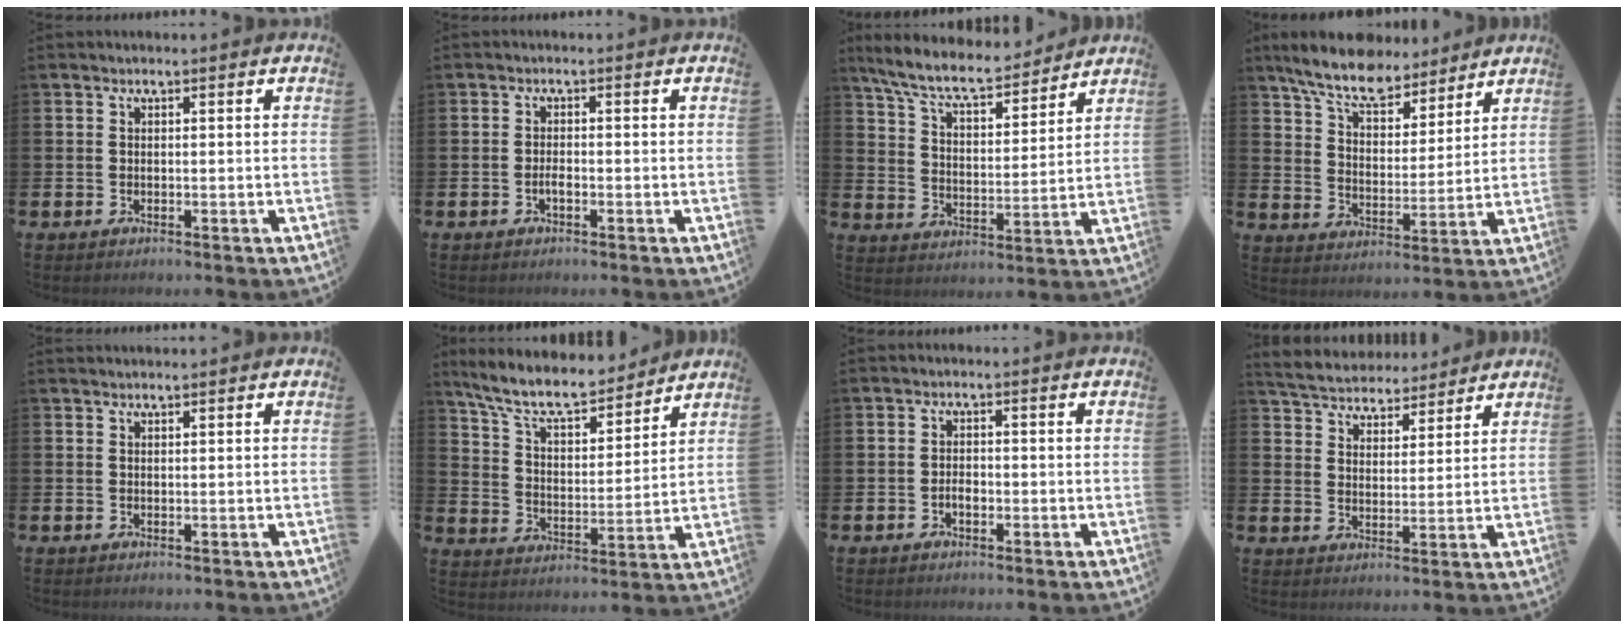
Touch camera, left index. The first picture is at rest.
{"total": 1.3, "force": [-0.6, 0.5, 1.1], "torque": [-0.020, 0.001, -0.013]}
{"total": 8.5, "force": [7.8, 1.8, 3.0], "torque": [-0.097, -0.044, 0.138]}
{"total": 8.7, "force": [7.8, 2.4, 2.9], "torque": [-0.078, -0.042, 0.138]}
{"total": 0.6, "force": [0.6, 0.0, 0.0], "torque": [-0.001, 0.000, 0.012]}
{"total": 9.2, "force": [8.3, 2.2, 3.4], "torque": [-0.099, -0.049, 0.146]}
{"total": 1.4, "force": [-0.7, 0.6, 1.1], "torque": [-0.021, 0.001, -0.014]}
{"total": 5.1, "force": [4.9, 1.1, -0.2], "torque": [-0.025, -0.030, 0.087]}